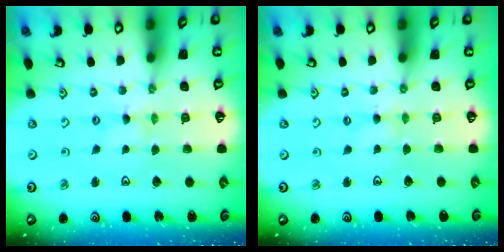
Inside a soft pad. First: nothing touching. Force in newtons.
{"total": 1.6, "press": 1.5, "slide": 0.3}